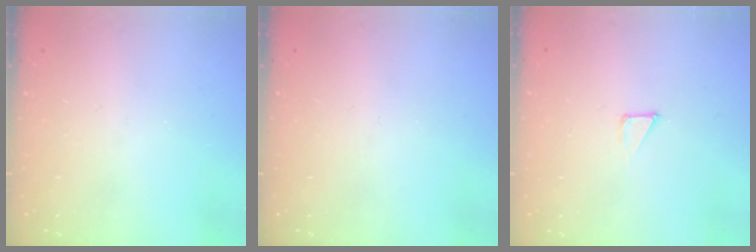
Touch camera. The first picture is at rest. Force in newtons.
{"total": 0.0}
{"total": 1.3, "press": 1.3, "slide": 0.0}